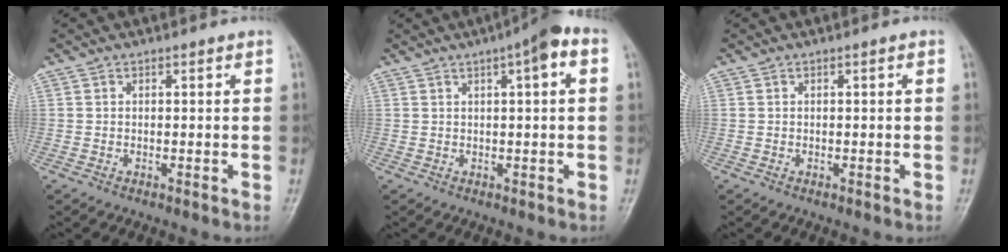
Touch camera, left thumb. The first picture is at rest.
{"total": 6.5, "force": [2.3, 1.2, 5.9], "torque": [-0.088, 0.019, 0.027]}
{"total": 0.0}